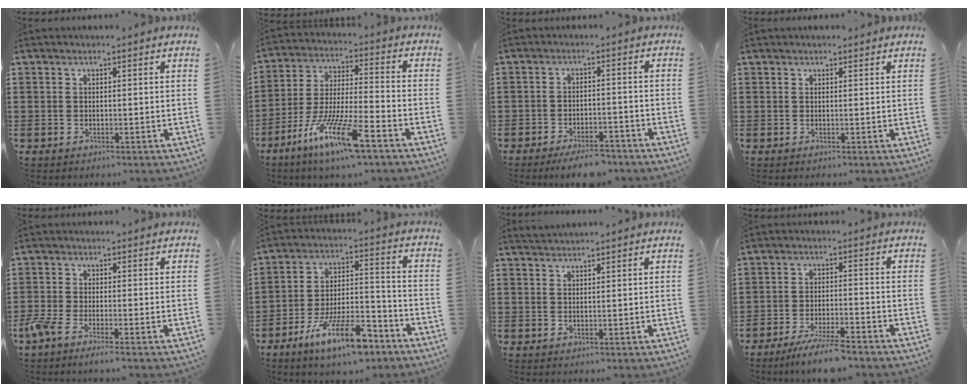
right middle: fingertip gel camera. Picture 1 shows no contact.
{"total": 11.6, "force": [-7.7, 1.3, 8.6], "torque": [-0.176, -0.002, -0.150]}
{"total": 4.2, "force": [-3.8, 0.8, 1.6], "torque": [-0.025, 0.006, -0.073]}
{"total": 0.9, "force": [0.9, 0.0, 0.1], "torque": [0.004, -0.004, 0.015]}
{"total": 2.9, "force": [-2.0, 0.3, 2.0], "torque": [-0.065, -0.010, -0.046]}
{"total": 12.7, "force": [-8.6, 3.3, 8.8], "torque": [-0.157, 0.026, -0.160]}
{"total": 1.4, "force": [1.4, 0.0, 0.1], "torque": [-0.006, 0.000, 0.028]}
{"total": 5.7, "force": [-5.1, 0.2, 2.5], "torque": [-0.052, -0.010, -0.096]}